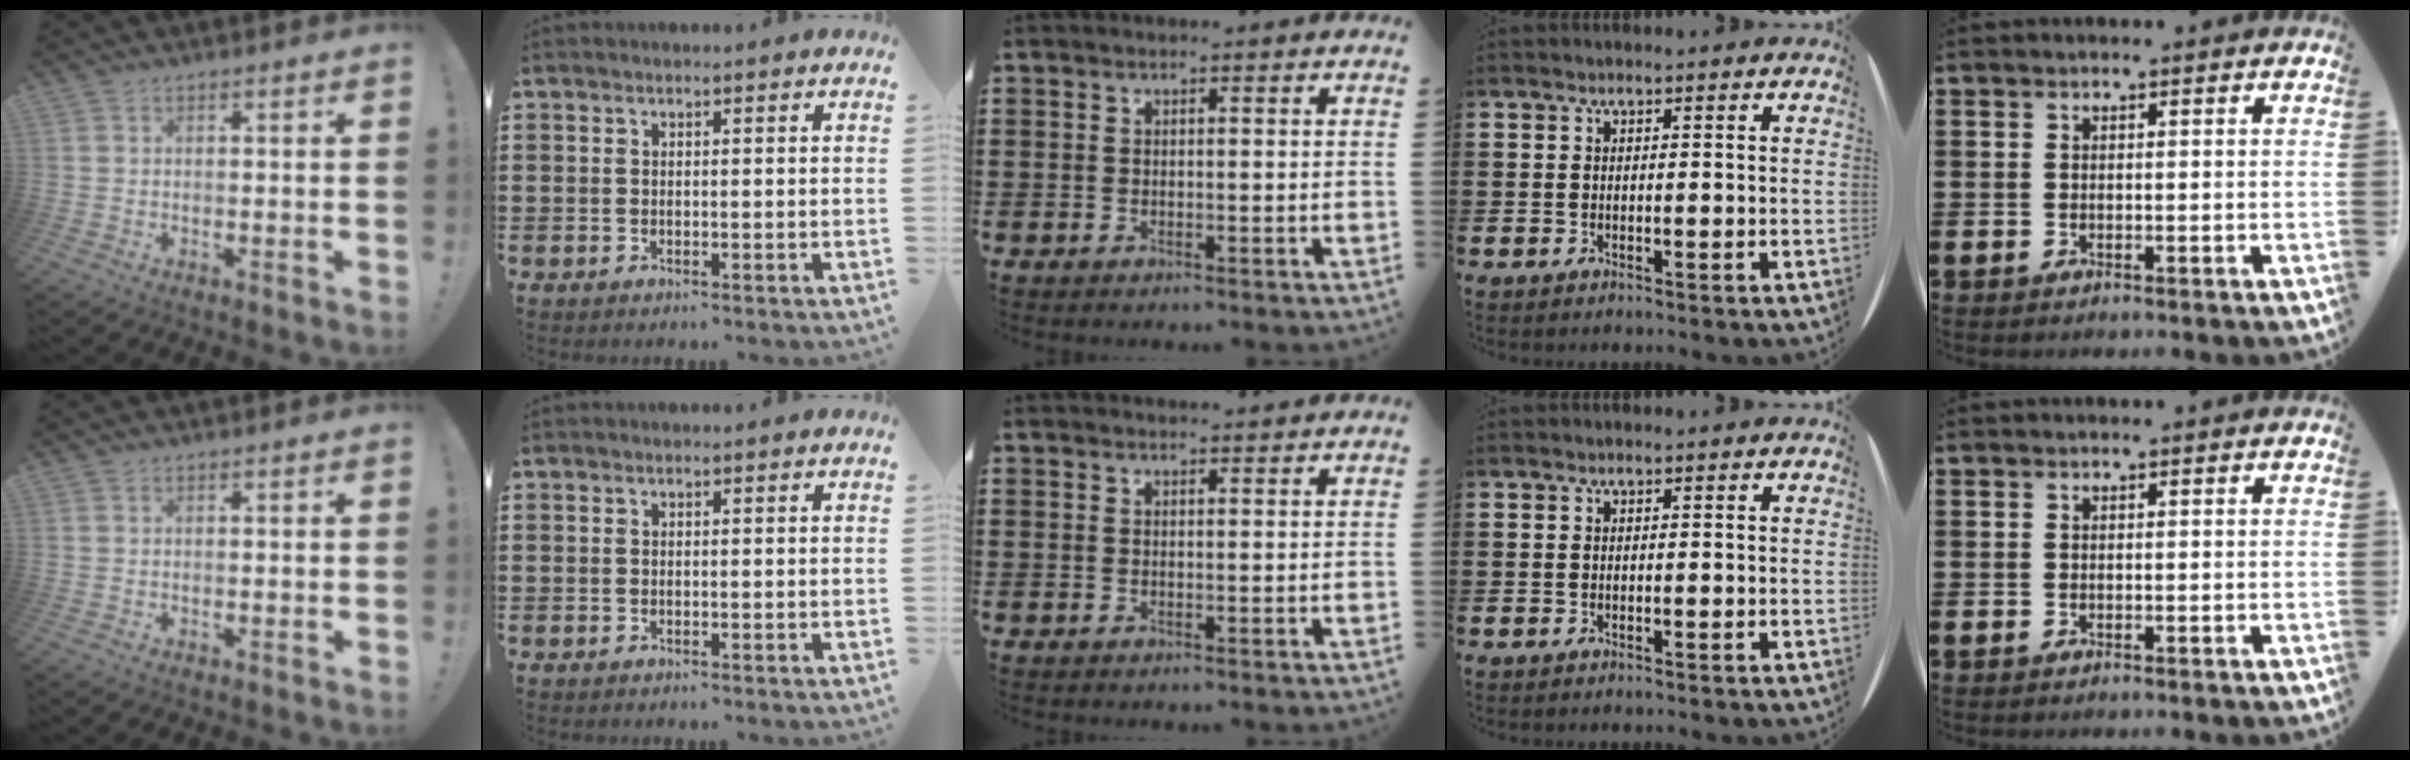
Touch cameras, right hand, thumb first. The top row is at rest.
{"middle": {"total": 1.0, "force": [1.0, 0.0, 0.1], "torque": [0.003, -0.003, 0.017]}}